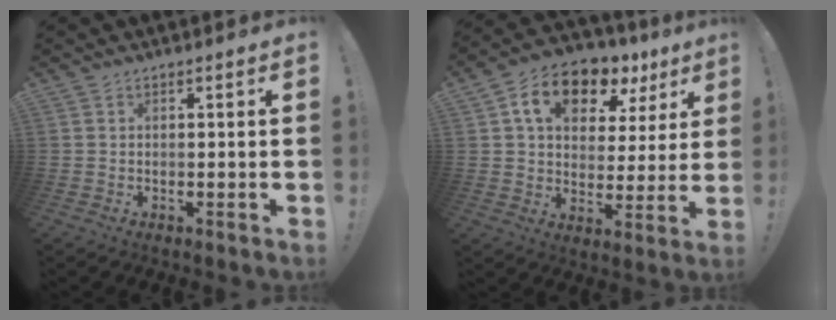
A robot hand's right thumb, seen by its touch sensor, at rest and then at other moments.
{"total": 14.6, "force": [7.7, 9.0, 8.5], "torque": [-0.135, -0.033, 0.136]}